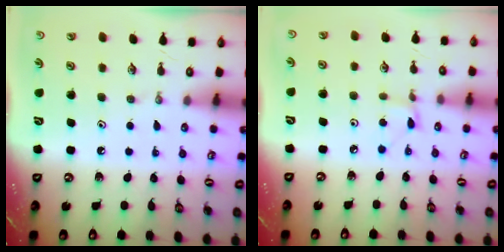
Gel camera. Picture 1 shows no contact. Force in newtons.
{"total": 2.0, "press": 2.0, "slide": 0.1}